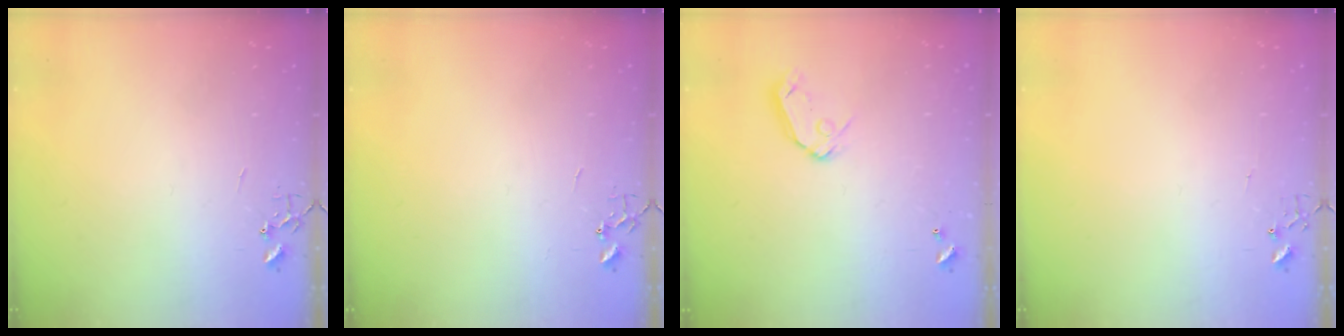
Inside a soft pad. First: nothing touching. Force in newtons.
{"total": 0.0}
{"total": 8.0, "press": 8.0, "slide": 1.0}
{"total": 3.6, "press": 3.6, "slide": 0.4}